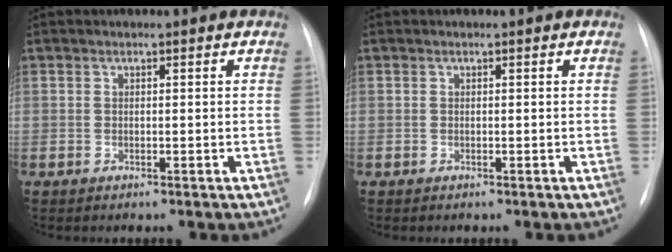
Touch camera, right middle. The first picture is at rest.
{"total": 0.0}